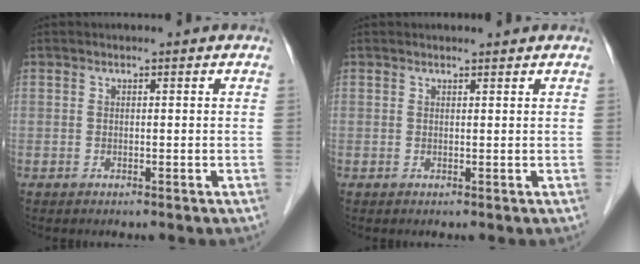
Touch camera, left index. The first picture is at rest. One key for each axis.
{"total": 1.2, "fx": 1.2, "fy": 0.0, "fz": 0.1, "tx": -0.007, "ty": 0.005, "tz": 0.019}